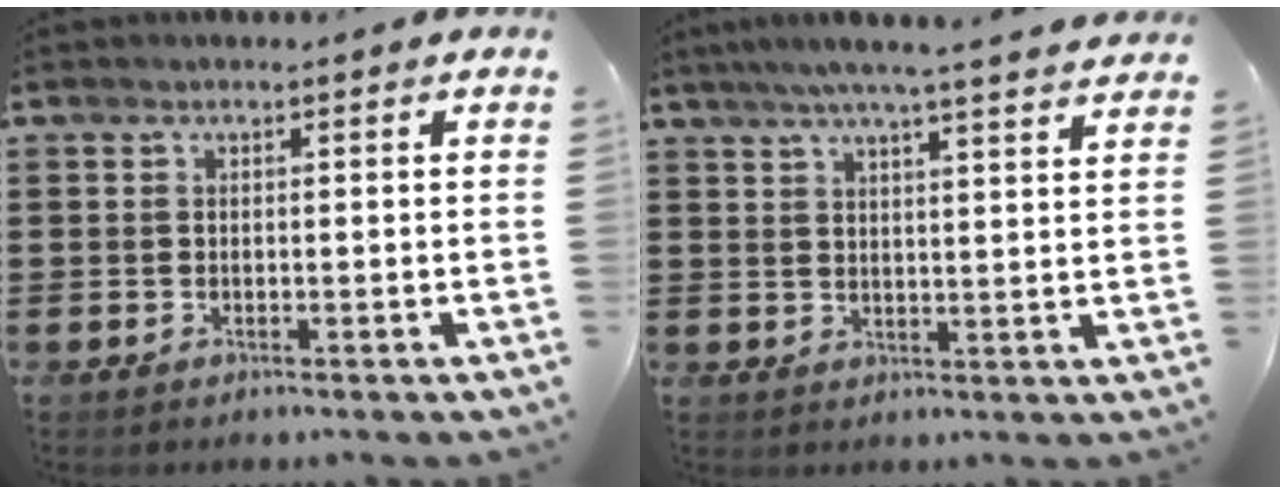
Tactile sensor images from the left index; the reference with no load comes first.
{"total": 5.3, "force": [4.6, -0.4, 2.7], "torque": [-0.066, -0.015, 0.079]}